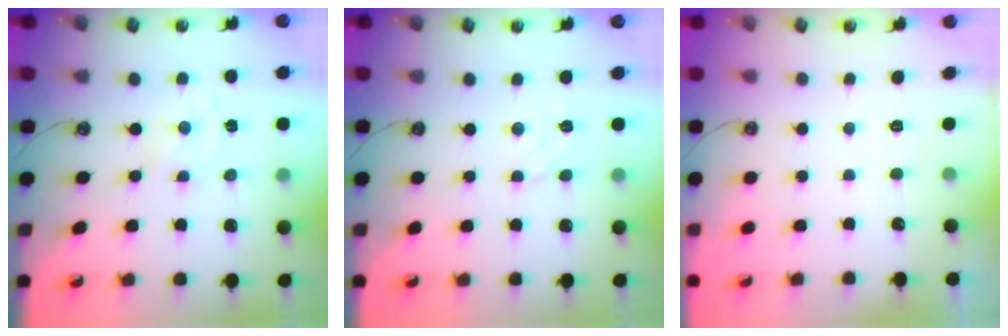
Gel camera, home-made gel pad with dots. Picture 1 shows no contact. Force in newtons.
{"total": 3.1, "press": 3.0, "slide": 0.5}
{"total": 0.0}